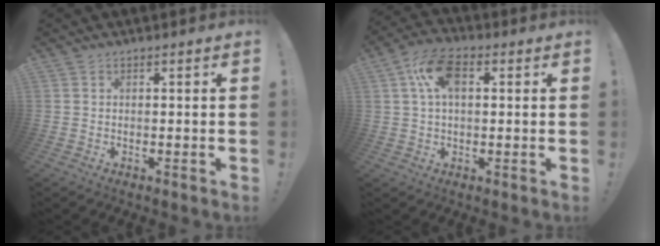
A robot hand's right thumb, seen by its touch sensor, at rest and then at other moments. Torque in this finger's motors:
{"motor_torque": [0.93, 0.92, 0.07, 0.07, 0.06]}